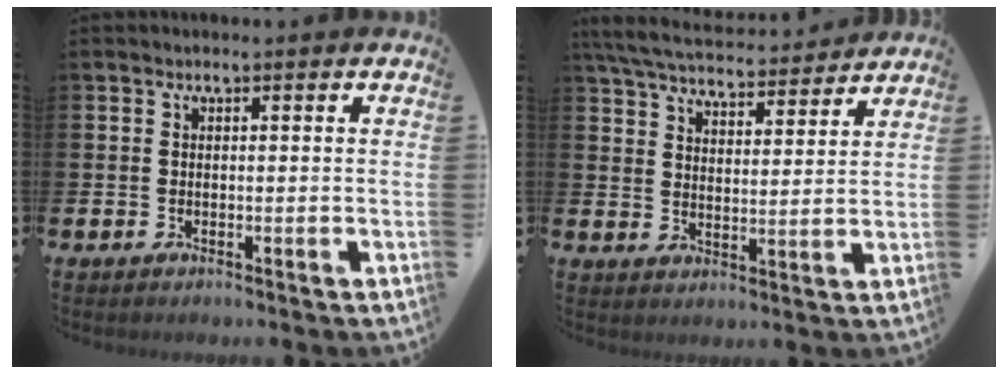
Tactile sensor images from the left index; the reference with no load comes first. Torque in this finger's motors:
{"motor_torque": [1.06, -1.07, 0.44, 0.13]}